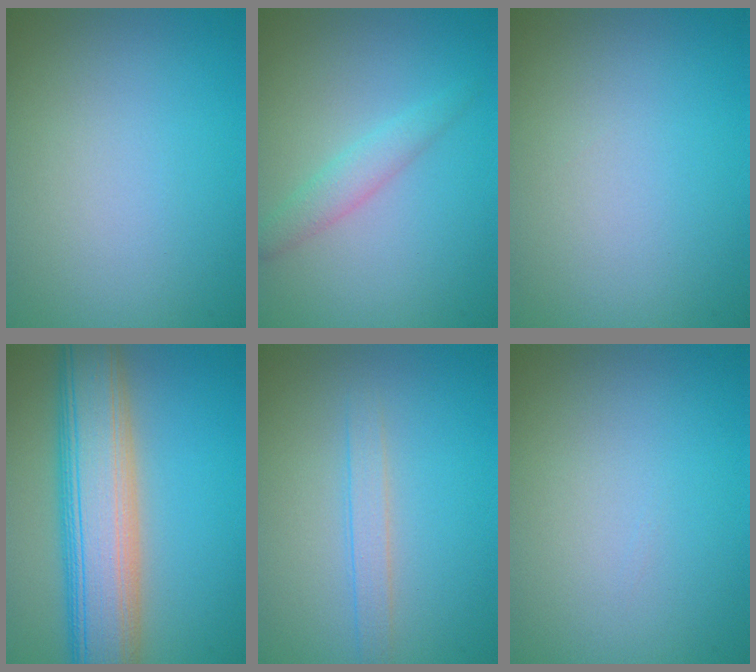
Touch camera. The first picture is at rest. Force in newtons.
{"total": 1.9, "press": 1.9, "slide": 0.2}
{"total": 0.0}
{"total": 10.1, "press": 10.1, "slide": 0.4}
{"total": 1.7, "press": 1.7, "slide": 0.1}
{"total": 0.0}